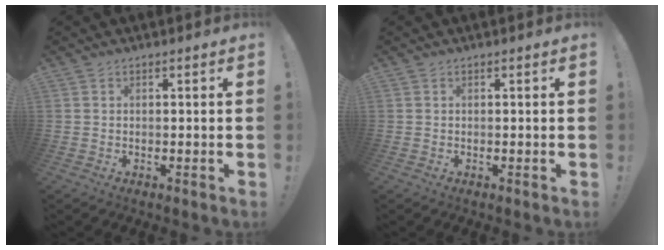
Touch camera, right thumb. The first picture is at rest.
{"total": 0.0}